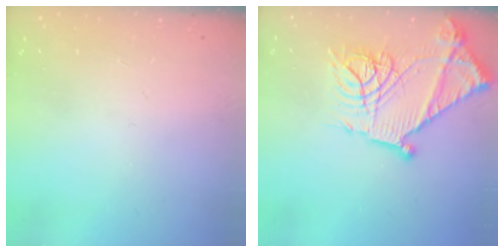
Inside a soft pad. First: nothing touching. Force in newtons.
{"total": 21.3, "press": 21.2, "slide": 1.6}